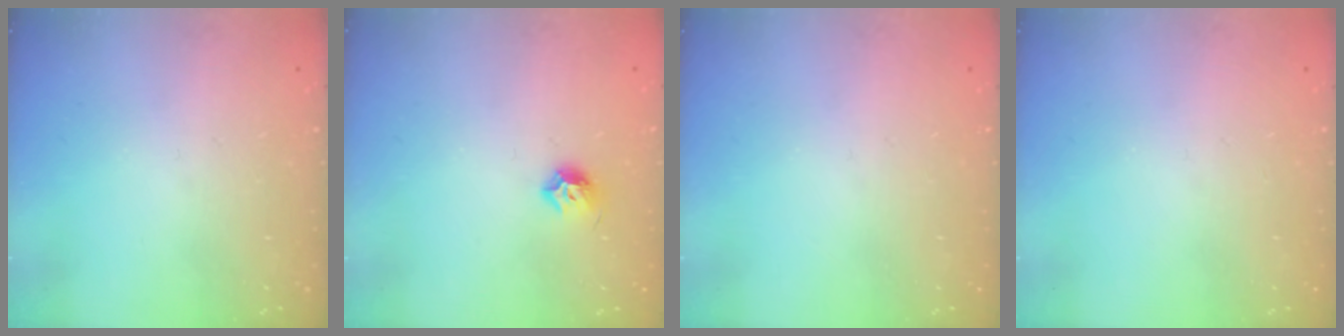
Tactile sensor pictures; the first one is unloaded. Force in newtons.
{"total": 6.8, "press": 6.7, "slide": 0.8}
{"total": 0.0}
{"total": 0.0}